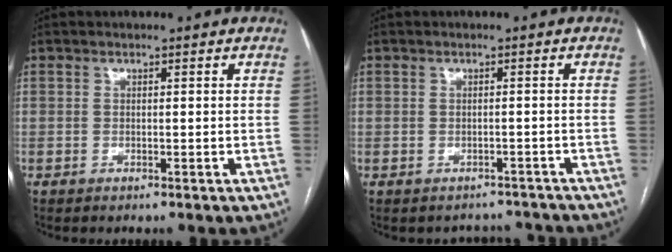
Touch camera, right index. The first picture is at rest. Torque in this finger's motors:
{"motor_torque": [-0.47, -0.21, -0.62, -0.11]}